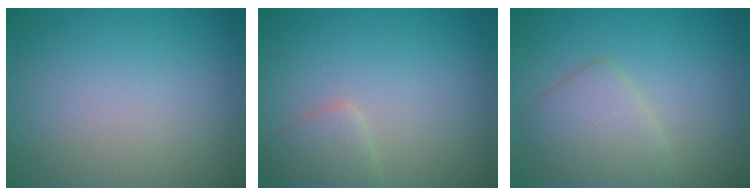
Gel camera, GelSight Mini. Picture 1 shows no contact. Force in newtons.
{"total": 2.1, "press": 2.1, "slide": 0.1}
{"total": 3.3, "press": 3.3, "slide": 0.2}